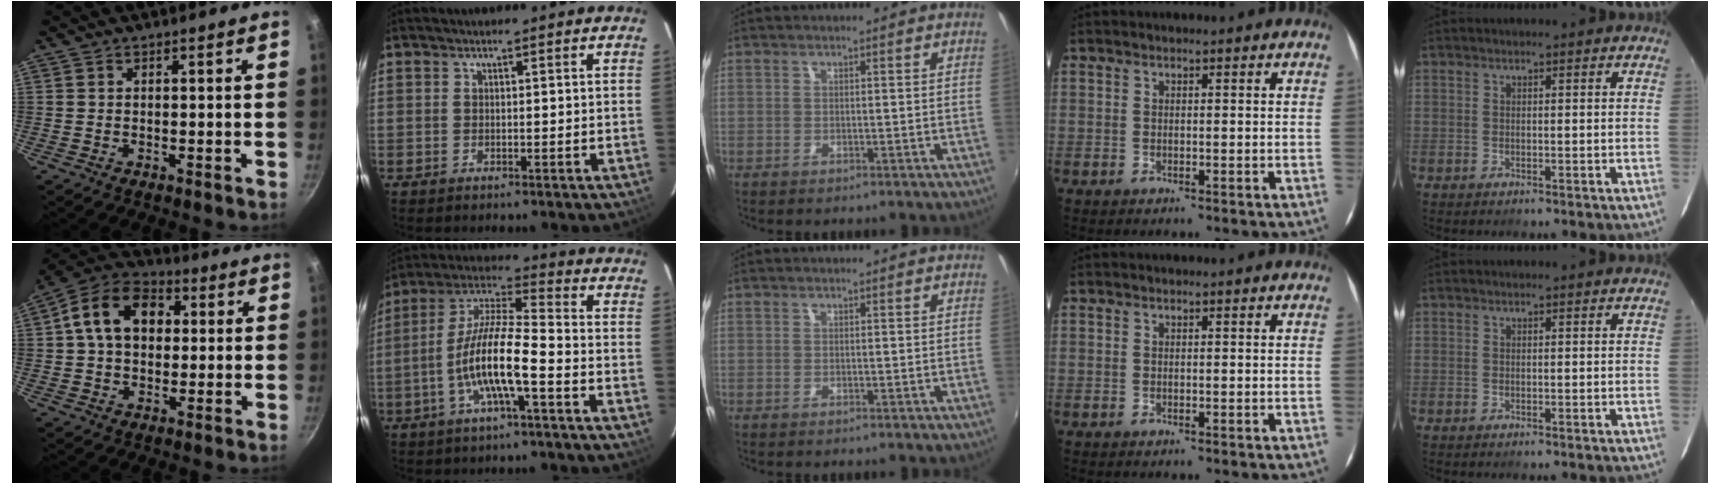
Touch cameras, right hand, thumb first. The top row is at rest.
{"thumb": {"total": 13.4, "force": [2.3, 9.8, 8.9], "torque": [-0.117, 0.024, 0.019]}, "index": {"total": 12.1, "force": [-4.3, 1.5, 11.2], "torque": [-0.229, 0.005, -0.087]}}